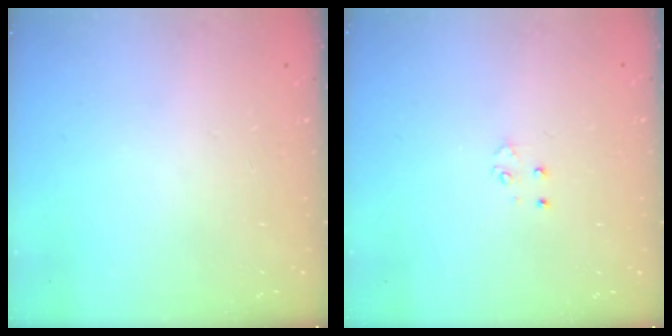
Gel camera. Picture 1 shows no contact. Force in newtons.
{"total": 3.1, "press": 3.1, "slide": 0.6}